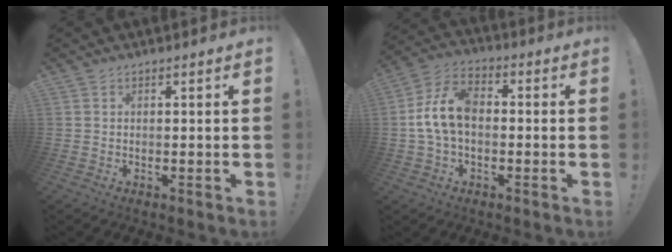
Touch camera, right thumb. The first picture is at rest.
{"total": 12.0, "force": [-0.2, 7.8, 9.1], "torque": [-0.169, 0.010, -0.001]}